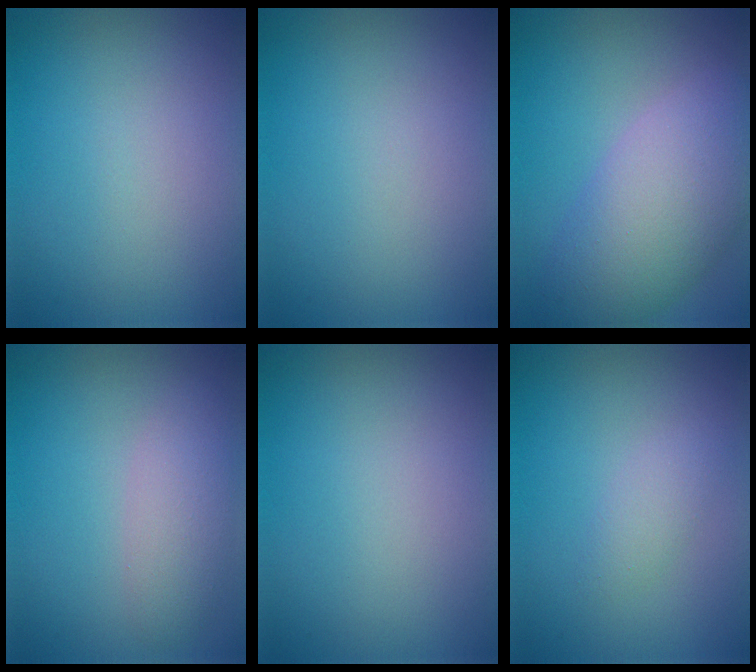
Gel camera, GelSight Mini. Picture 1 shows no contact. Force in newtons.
{"total": 0.0}
{"total": 8.0, "press": 8.0, "slide": 0.7}
{"total": 3.0, "press": 3.0, "slide": 0.1}
{"total": 0.0}
{"total": 1.4, "press": 1.4, "slide": 0.1}